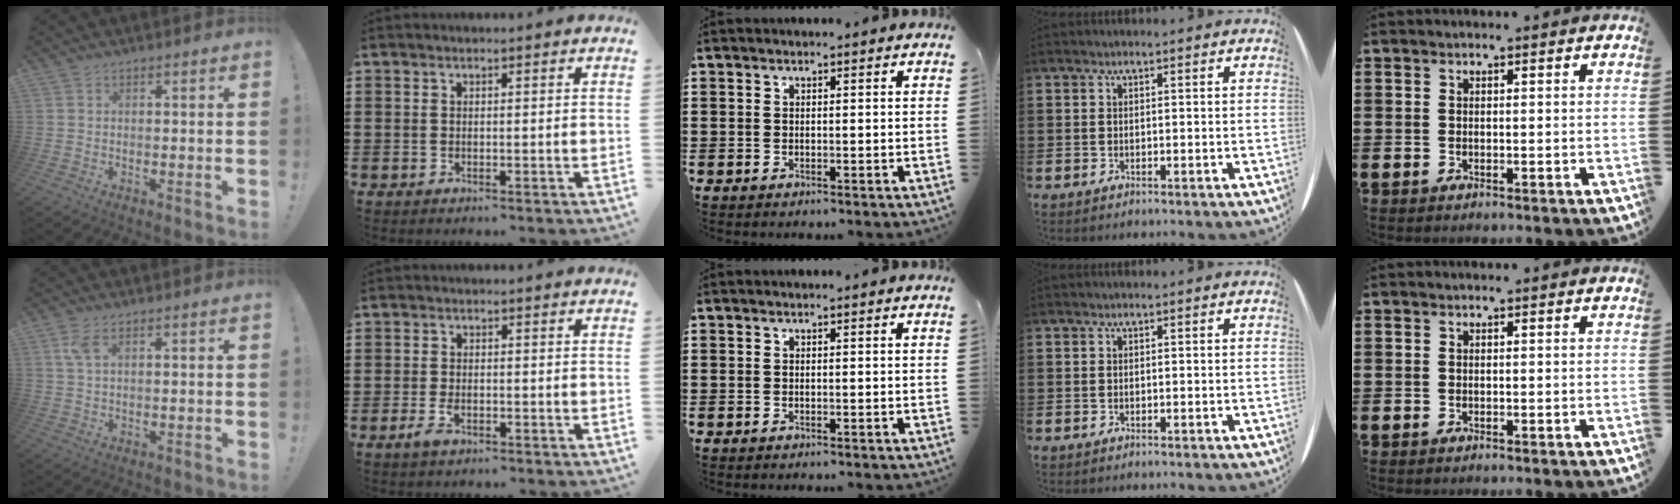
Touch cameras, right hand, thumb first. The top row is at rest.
{"thumb": {"total": 3.3, "force": [1.4, 1.3, 2.7], "torque": [-0.052, 0.001, 0.025]}, "index": {"total": 2.4, "force": [-1.1, 0.9, 1.9], "torque": [-0.051, -0.010, -0.024]}}